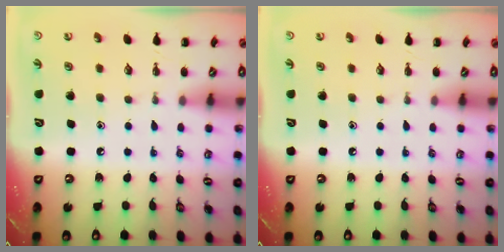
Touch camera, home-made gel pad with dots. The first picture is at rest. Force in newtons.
{"total": 0.0}